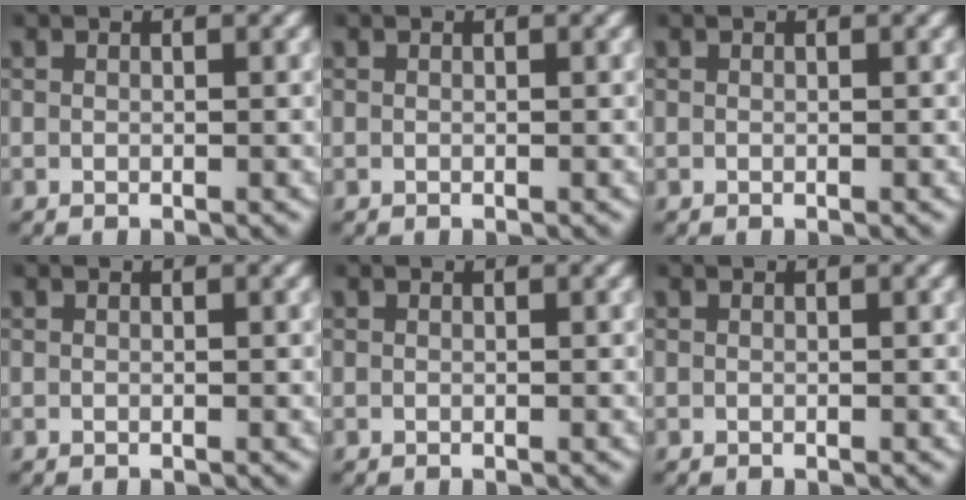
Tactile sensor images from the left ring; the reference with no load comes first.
{"total": 0.0}
{"total": 0.0}
{"total": 0.0}
{"total": 0.0}
{"total": 0.0}